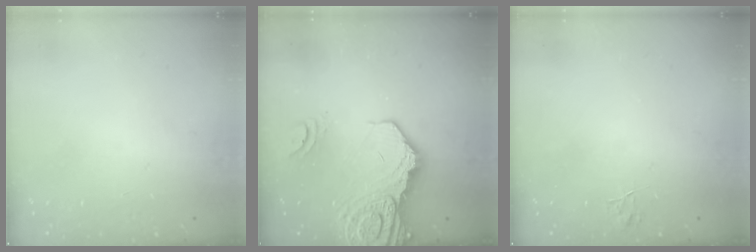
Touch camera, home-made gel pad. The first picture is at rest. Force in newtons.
{"total": 18.8, "press": 18.7, "slide": 2.5}
{"total": 4.6, "press": 4.6, "slide": 0.4}